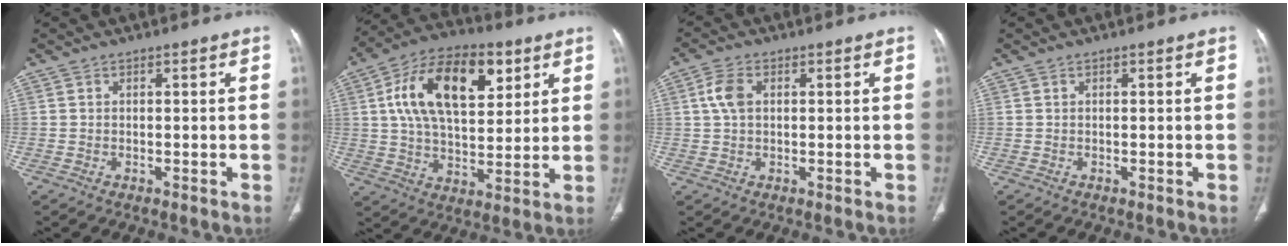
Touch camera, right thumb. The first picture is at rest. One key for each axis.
{"total": 20.1, "fx": 6.8, "fy": 10.9, "fz": 15.4, "tx": -0.237, "ty": -0.006, "tz": 0.111}
{"total": 4.5, "fx": 1.0, "fy": 2.9, "fz": 3.4, "tx": -0.077, "ty": 0.008, "tz": 0.018}
{"total": 0.0}